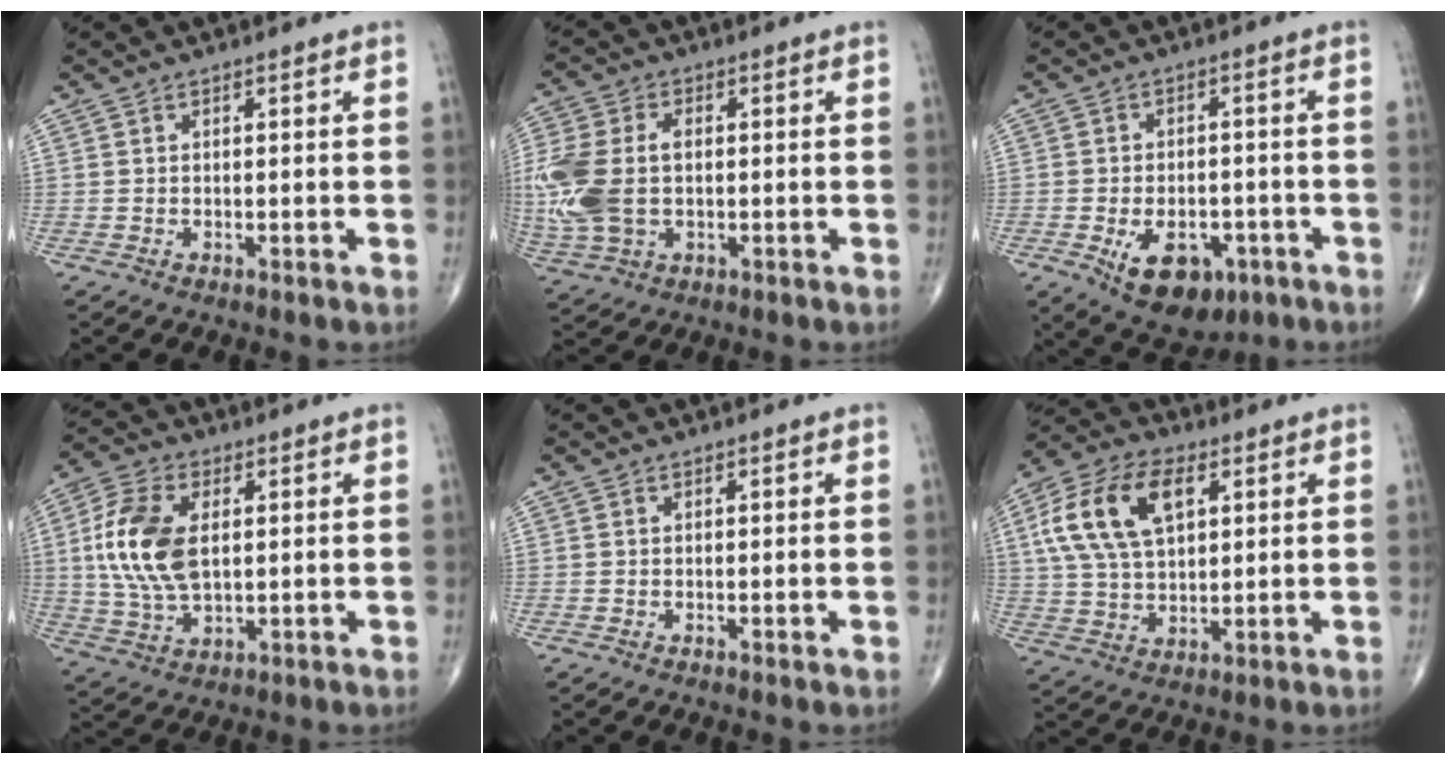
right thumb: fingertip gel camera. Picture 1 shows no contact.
{"total": 14.8, "force": [-0.2, 9.6, 11.2], "torque": [-0.286, 0.004, 0.003]}
{"total": 11.3, "force": [-4.6, 7.0, 7.6], "torque": [-0.097, 0.013, -0.058]}
{"total": 13.7, "force": [1.9, 7.7, 11.1], "torque": [-0.230, -0.002, 0.039]}
{"total": 0.0}
{"total": 16.0, "force": [5.0, 9.1, 12.1], "torque": [-0.227, 0.007, 0.091]}